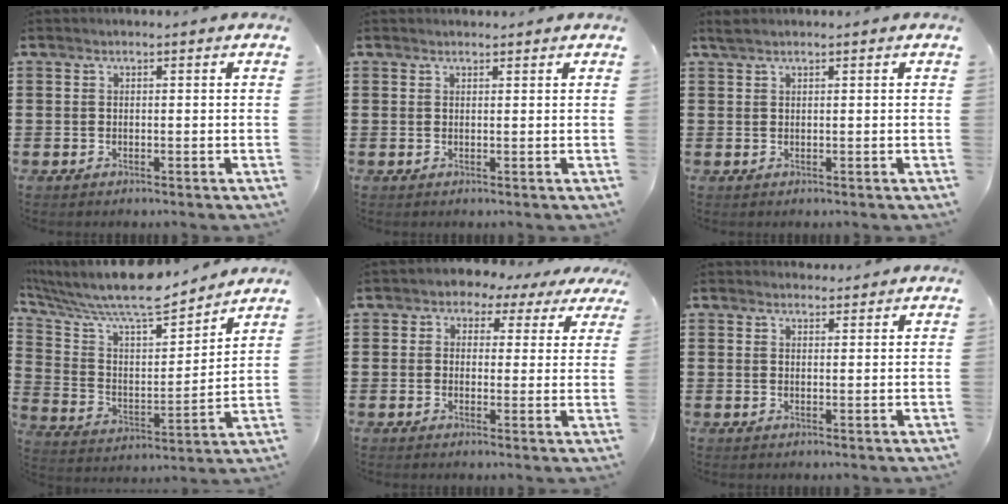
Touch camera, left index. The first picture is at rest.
{"total": 0.8, "force": [0.8, 0.1, 0.2], "torque": [-0.006, -0.001, 0.016]}
{"total": 1.0, "force": [0.6, 0.0, 0.7], "torque": [-0.015, 0.000, 0.012]}
{"total": 10.5, "force": [9.3, 2.0, 4.5], "torque": [-0.127, -0.065, 0.159]}
{"total": 2.6, "force": [1.4, 2.1, 0.4], "torque": [-0.018, -0.005, 0.017]}
{"total": 1.7, "force": [1.7, 0.4, 0.1], "torque": [-0.005, 0.003, 0.033]}